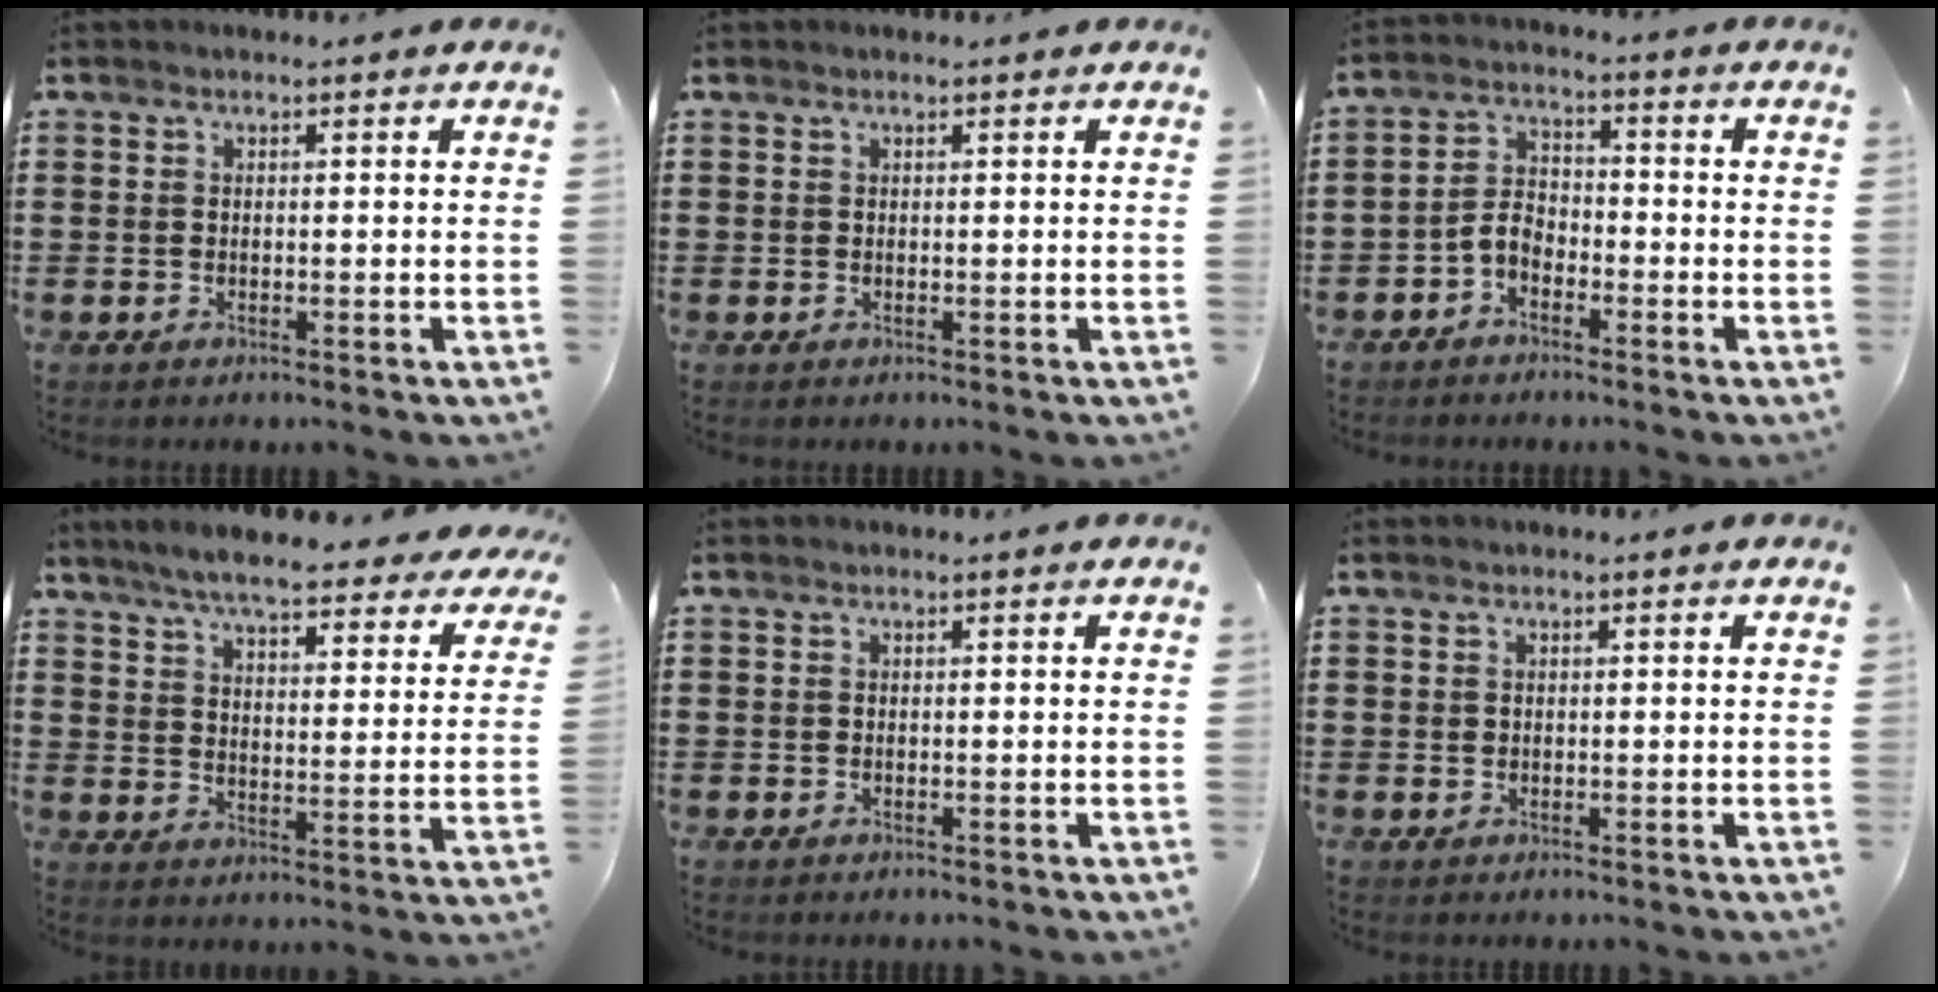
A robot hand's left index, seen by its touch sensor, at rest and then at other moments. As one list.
[{"total": 0.0}, {"total": 3.9, "force": [-2.5, 2.1, 2.1], "torque": [-0.055, 0.006, -0.055]}, {"total": 6.4, "force": [5.9, 0.2, 2.6], "torque": [-0.076, -0.035, 0.101]}, {"total": 0.0}, {"total": 0.6, "force": [0.2, 0.5, 0.1], "torque": [-0.004, 0.003, 0.004]}]